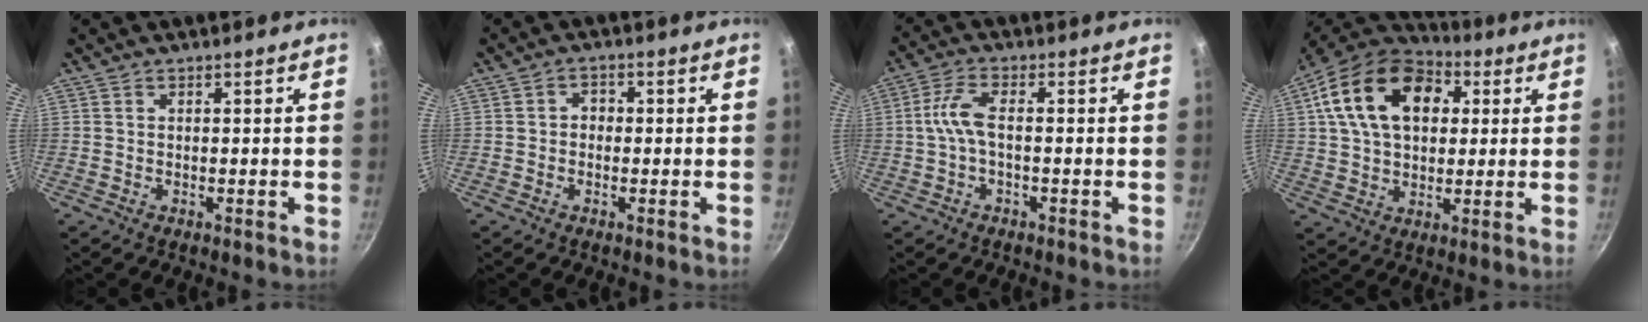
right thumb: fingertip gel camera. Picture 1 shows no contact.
{"total": 2.4, "force": [-0.2, 2.1, 1.3], "torque": [-0.006, 0.009, -0.006]}
{"total": 5.2, "force": [-0.7, 1.9, 4.7], "torque": [-0.114, 0.018, -0.020]}
{"total": 20.7, "force": [6.2, 13.8, 14.2], "torque": [-0.225, 0.012, 0.094]}